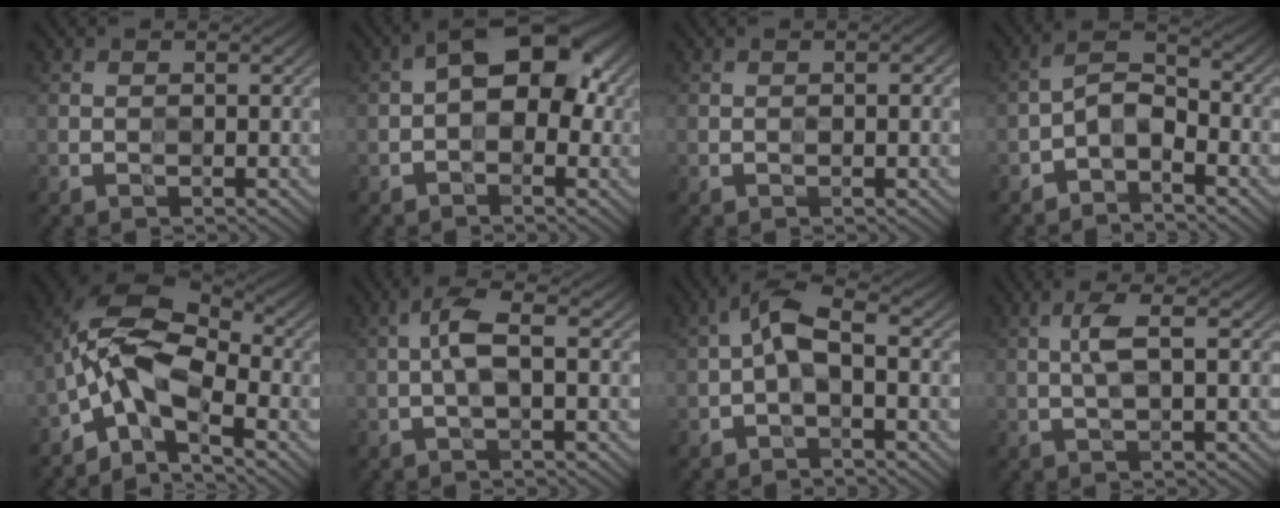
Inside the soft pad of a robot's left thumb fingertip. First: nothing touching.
{"total": 7.7, "force": [0.6, 4.5, 6.3], "torque": [-0.086, 0.021, -0.006]}
{"total": 1.4, "force": [0.1, 0.2, 1.3], "torque": [-0.022, 0.003, 0.001]}
{"total": 4.5, "force": [-2.5, 2.1, 3.1], "torque": [-0.053, 0.014, -0.062]}
{"total": 9.3, "force": [-4.1, 4.4, 7.1], "torque": [-0.133, 0.008, -0.097]}
{"total": 3.3, "force": [0.0, 0.7, 3.2], "torque": [-0.070, 0.013, -0.006]}
{"total": 4.5, "force": [-0.4, 1.8, 4.1], "torque": [-0.084, 0.016, -0.020]}
{"total": 2.8, "force": [0.7, 0.3, 2.7], "torque": [-0.059, 0.009, 0.008]}